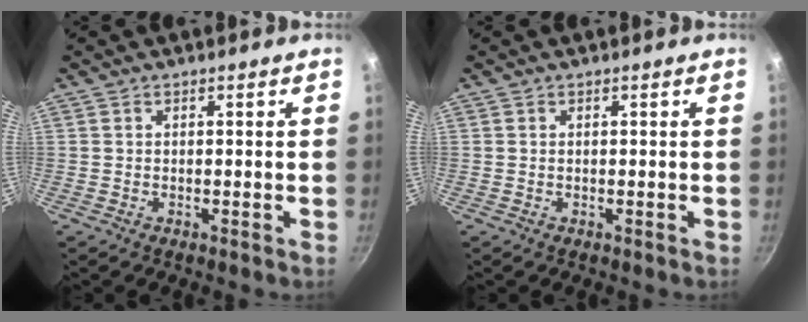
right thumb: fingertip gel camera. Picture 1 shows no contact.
{"total": 0.0}